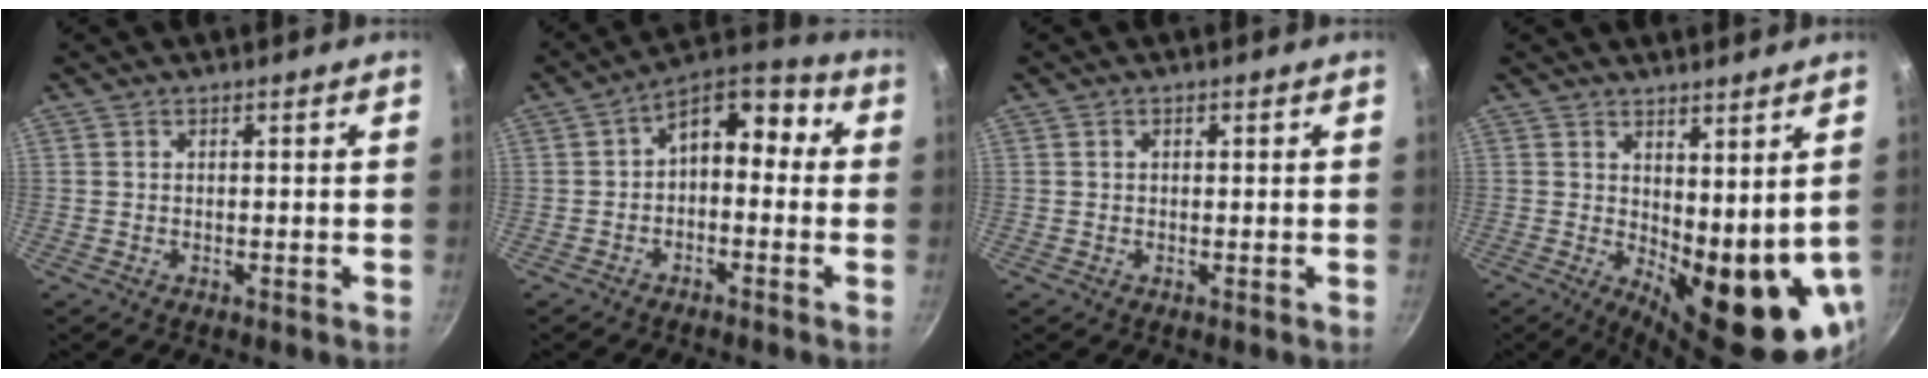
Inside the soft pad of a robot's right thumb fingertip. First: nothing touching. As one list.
[{"total": 10.4, "force": [0.5, 6.3, 8.3], "torque": [-0.088, 0.045, -0.011]}, {"total": 0.5, "force": [0.1, 0.4, 0.3], "torque": [-0.002, 0.000, 0.001]}, {"total": 16.2, "force": [-0.5, 6.8, 14.7], "torque": [-0.194, -0.037, 0.017]}]